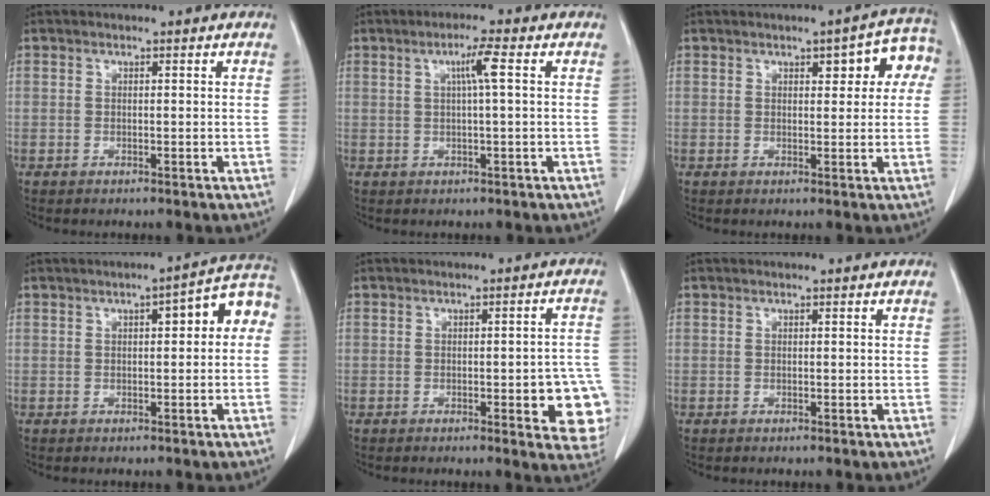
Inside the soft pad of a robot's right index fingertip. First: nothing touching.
{"total": 3.5, "force": [0.8, -0.5, 3.3], "torque": [-0.062, 0.004, 0.014]}
{"total": 6.2, "force": [2.0, 2.3, 5.3], "torque": [-0.052, 0.024, 0.019]}
{"total": 6.8, "force": [1.1, 1.9, 6.5], "torque": [-0.076, 0.035, 0.006]}
{"total": 9.1, "force": [-2.9, 2.2, 8.4], "torque": [-0.070, 0.005, -0.032]}
{"total": 0.0}